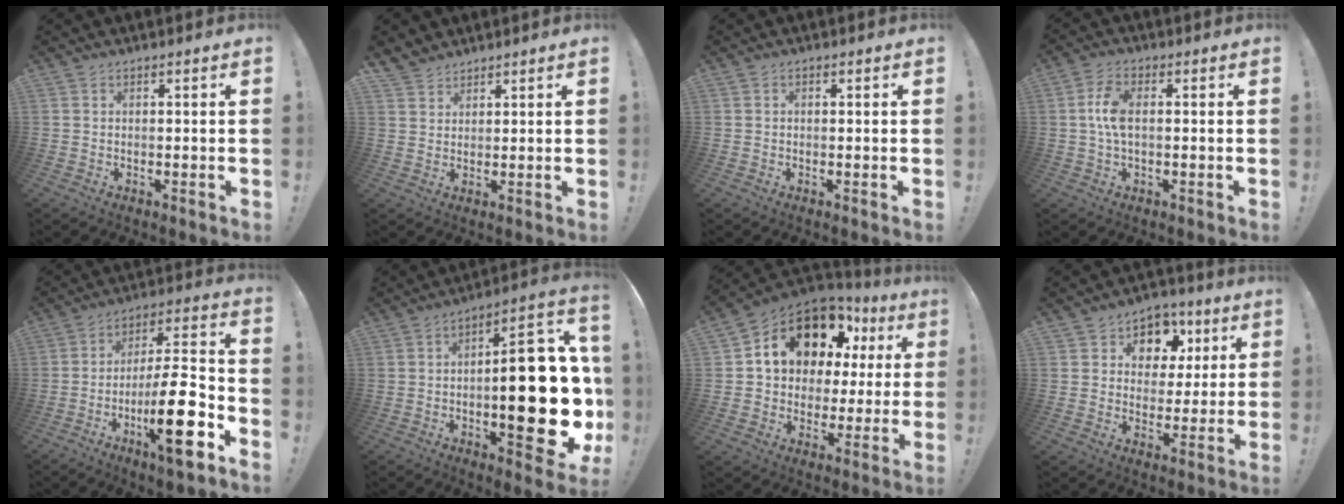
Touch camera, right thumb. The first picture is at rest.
{"total": 4.1, "force": [3.6, 1.9, 0.4], "torque": [-0.007, -0.025, 0.070]}
{"total": 0.5, "force": [0.0, 0.3, 0.4], "torque": [-0.008, 0.001, 0.000]}
{"total": 6.8, "force": [0.4, 3.5, 5.9], "torque": [-0.124, 0.004, 0.005]}
{"total": 20.3, "force": [-7.9, 5.3, 17.9], "torque": [-0.284, 0.044, -0.123]}
{"total": 24.5, "force": [-3.3, 9.1, 22.5], "torque": [-0.301, 0.008, -0.045]}
{"total": 14.7, "force": [8.0, 9.7, 7.6], "torque": [-0.124, -0.050, 0.155]}
{"total": 8.9, "force": [3.3, 7.8, 3.0], "torque": [-0.042, -0.018, 0.066]}